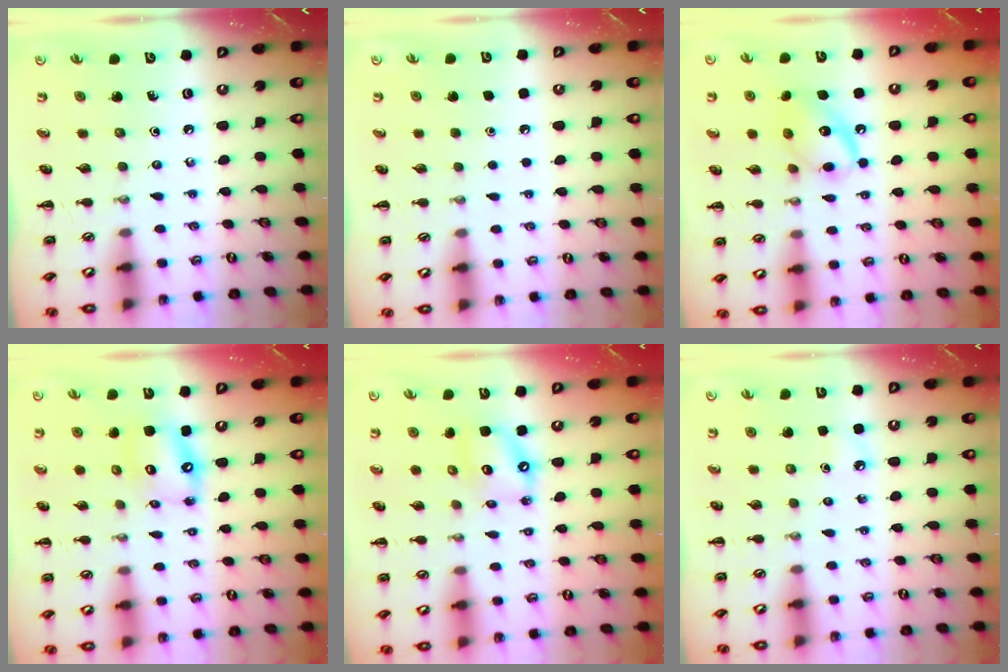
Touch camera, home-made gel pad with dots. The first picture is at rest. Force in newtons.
{"total": 1.6, "press": 1.6, "slide": 0.1}
{"total": 11.2, "press": 11.2, "slide": 0.4}
{"total": 11.3, "press": 11.0, "slide": 2.9}
{"total": 9.5, "press": 9.3, "slide": 2.1}
{"total": 2.8, "press": 2.6, "slide": 1.0}